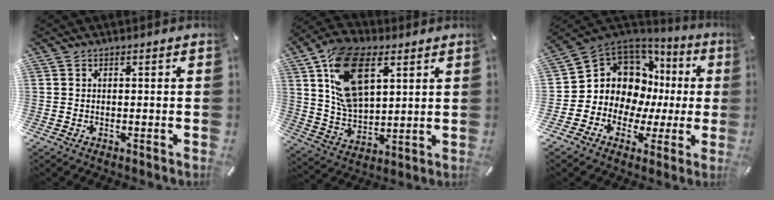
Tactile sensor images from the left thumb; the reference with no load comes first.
{"total": 17.4, "force": [7.2, 10.2, 12.1], "torque": [-0.244, -0.012, 0.131]}
{"total": 11.2, "force": [2.5, 10.2, 3.9], "torque": [-0.083, -0.049, 0.059]}